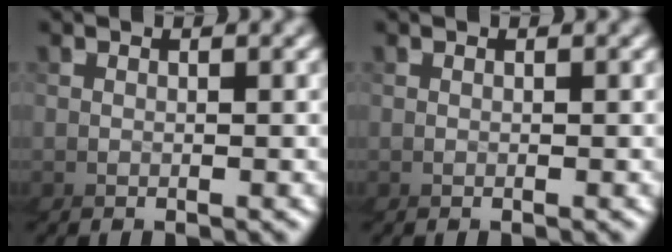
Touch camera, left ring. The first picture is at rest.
{"total": 0.0}